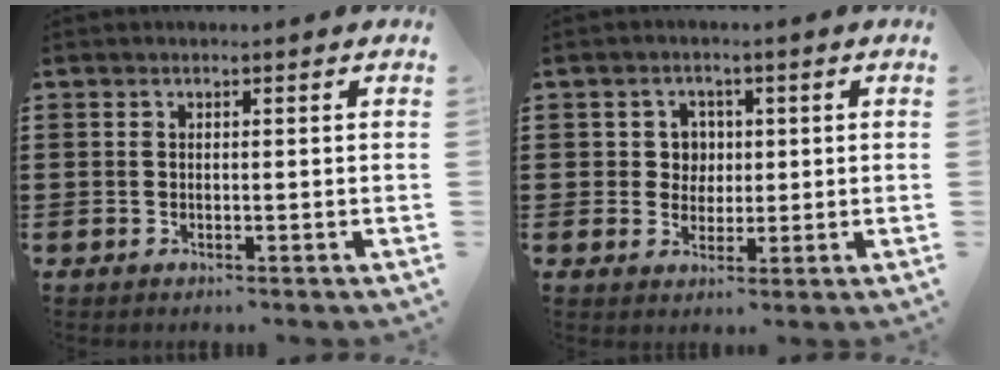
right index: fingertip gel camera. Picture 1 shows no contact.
{"total": 3.5, "force": [0.6, 3.3, 1.2], "torque": [-0.037, 0.011, 0.007]}